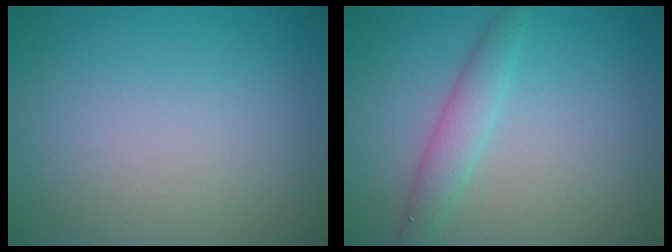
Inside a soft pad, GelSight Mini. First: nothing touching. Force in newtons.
{"total": 2.4, "press": 2.4, "slide": 0.1}